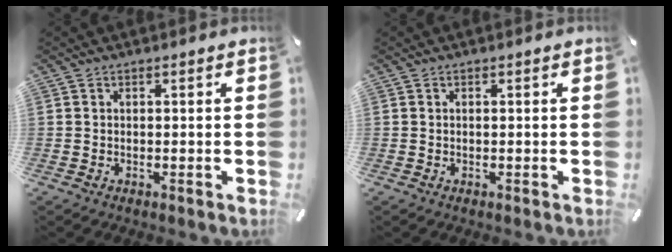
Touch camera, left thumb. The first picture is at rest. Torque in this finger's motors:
{"motor_torque": [-0.15, -0.27, 0.12, 0.30, -0.02]}